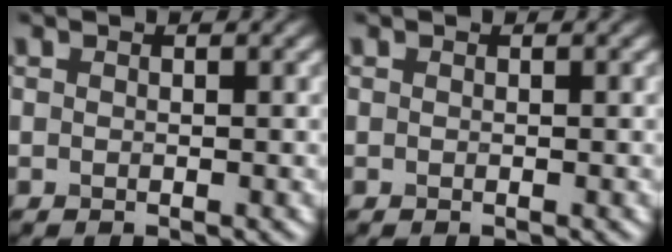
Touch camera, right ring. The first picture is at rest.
{"total": 0.0}